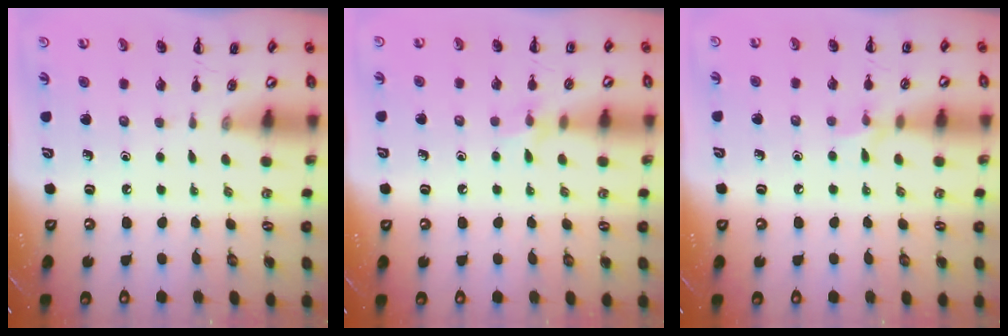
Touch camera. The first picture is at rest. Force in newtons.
{"total": 6.2, "press": 6.1, "slide": 1.3}
{"total": 6.1, "press": 5.8, "slide": 1.9}